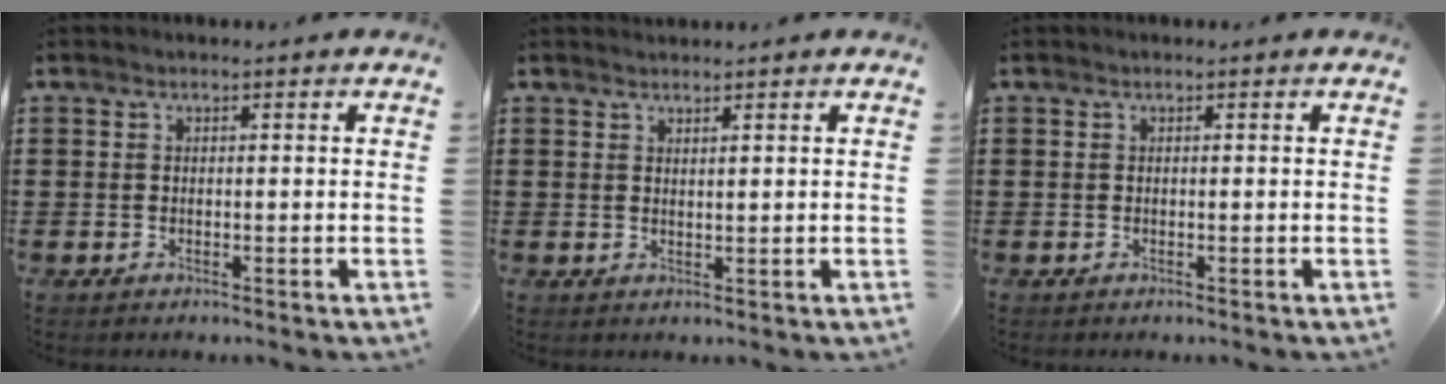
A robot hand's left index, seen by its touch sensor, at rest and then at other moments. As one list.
[{"total": 1.2, "force": [1.1, -0.1, 0.4], "torque": [-0.008, 0.000, 0.021]}, {"total": 0.0}]